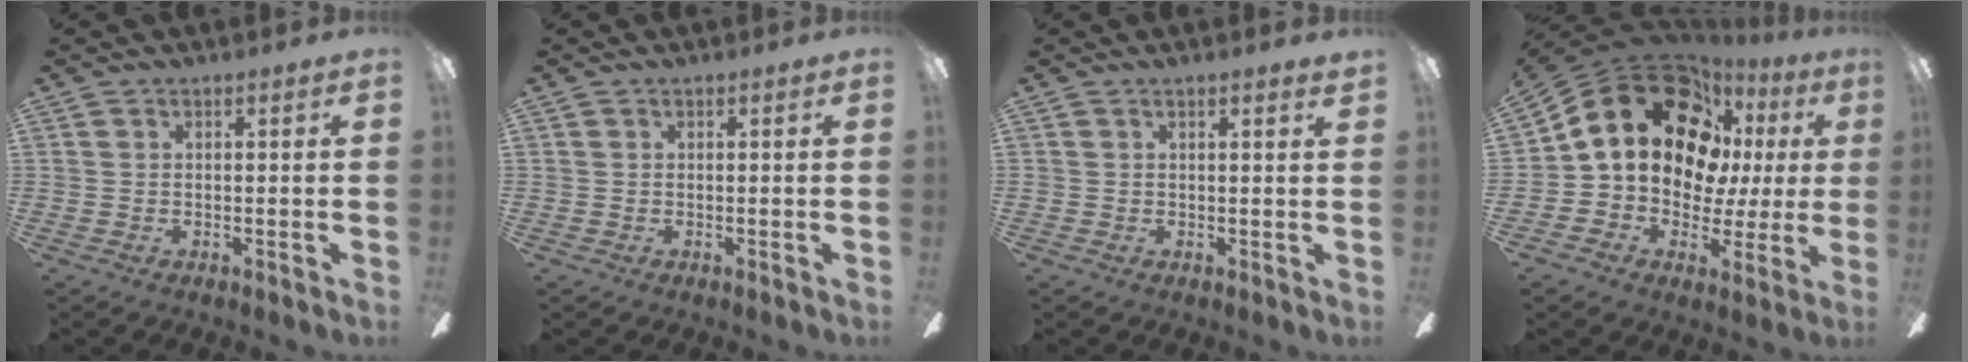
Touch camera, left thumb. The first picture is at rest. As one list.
[{"total": 0.0}, {"total": 0.8, "force": [0.7, 0.0, 0.4], "torque": [-0.002, -0.002, 0.011]}, {"total": 23.2, "force": [8.9, 16.1, 14.1], "torque": [-0.258, -0.038, 0.169]}]